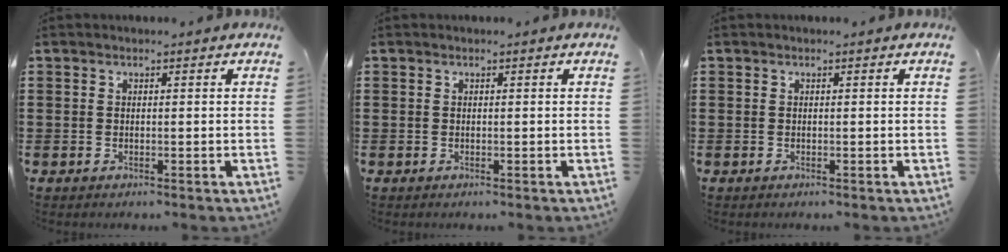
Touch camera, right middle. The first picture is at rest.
{"total": 0.0}
{"total": 0.0}